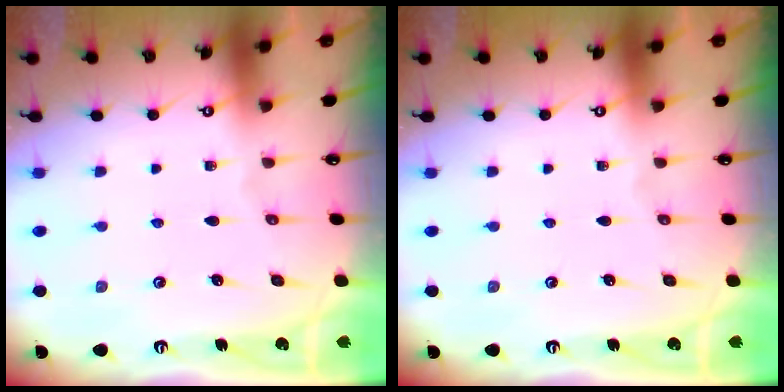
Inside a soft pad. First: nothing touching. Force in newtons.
{"total": 0.0}